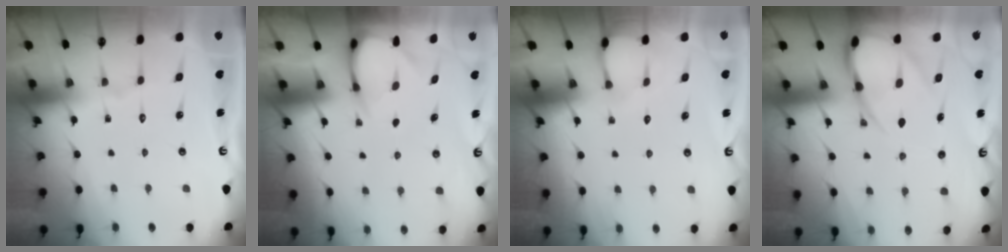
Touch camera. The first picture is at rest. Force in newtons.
{"total": 3.6, "press": 3.6, "slide": 0.3}
{"total": 3.6, "press": 3.6, "slide": 0.4}
{"total": 13.1, "press": 13.0, "slide": 1.4}